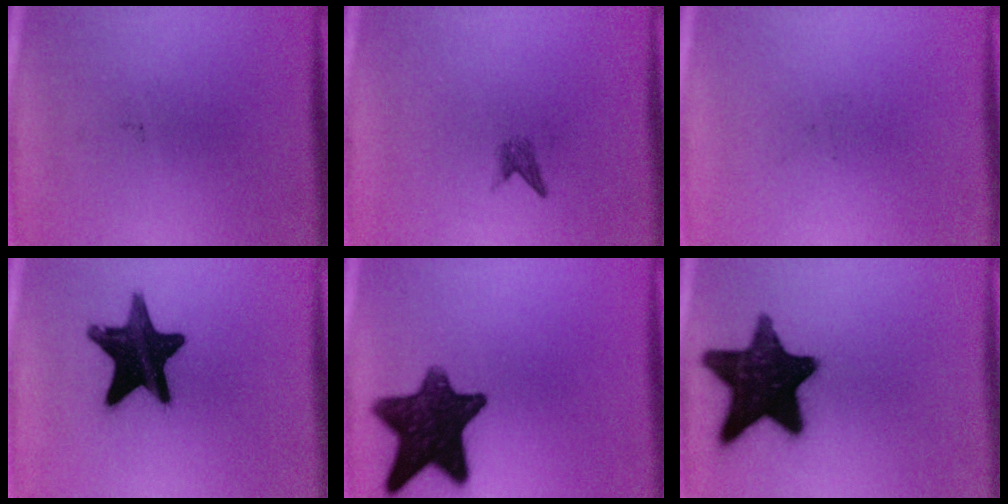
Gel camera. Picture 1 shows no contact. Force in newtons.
{"total": 1.3}
{"total": 0.0}
{"total": 16.0}
{"total": 13.3}
{"total": 17.3}